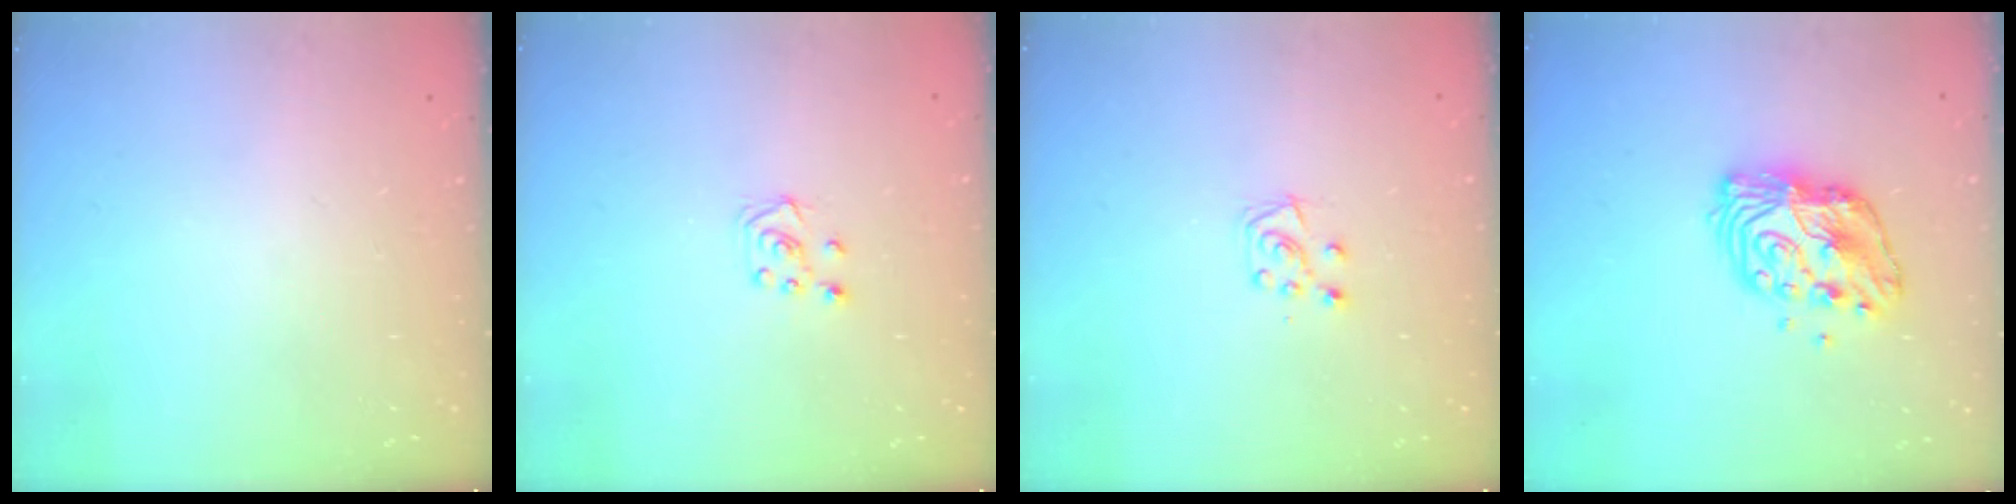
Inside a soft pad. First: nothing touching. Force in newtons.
{"total": 5.1, "press": 5.1, "slide": 0.5}
{"total": 7.0, "press": 6.9, "slide": 0.6}
{"total": 11.9, "press": 11.9, "slide": 0.8}